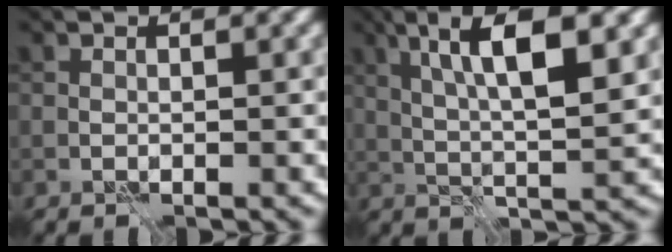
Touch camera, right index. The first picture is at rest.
{"total": 8.2, "force": [3.0, 2.0, 7.4], "torque": [-0.131, 0.007, 0.051]}